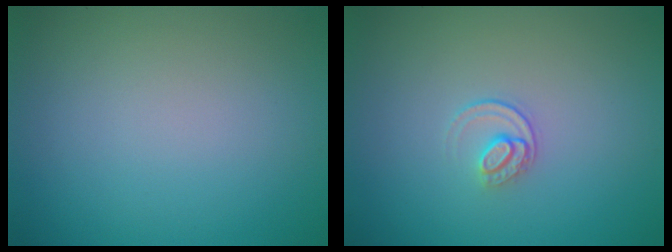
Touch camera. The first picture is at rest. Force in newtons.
{"total": 1.4, "press": 0.9, "slide": 1.0}